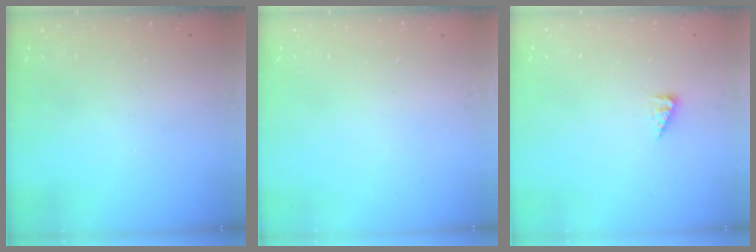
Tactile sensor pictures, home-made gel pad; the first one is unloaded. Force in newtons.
{"total": 0.0}
{"total": 2.7, "press": 2.7, "slide": 0.4}